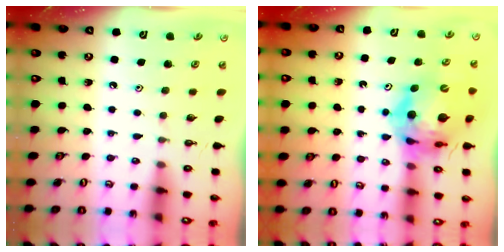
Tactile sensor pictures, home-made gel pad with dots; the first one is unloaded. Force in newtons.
{"total": 15.1, "press": 14.9, "slide": 1.8}